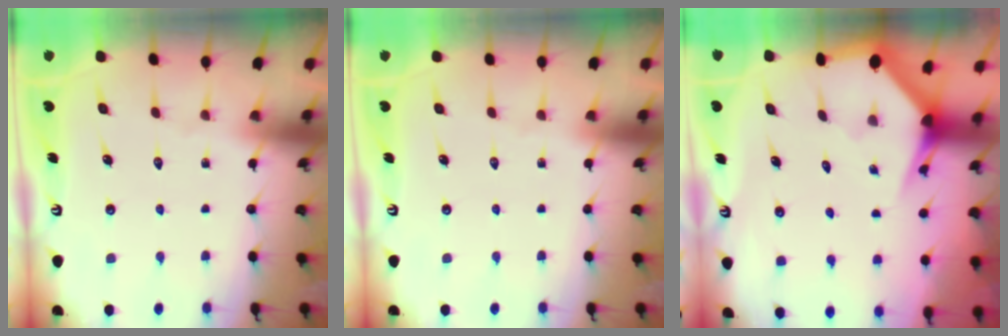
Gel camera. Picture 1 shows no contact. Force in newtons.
{"total": 0.0}
{"total": 2.7, "press": 2.7, "slide": 0.2}